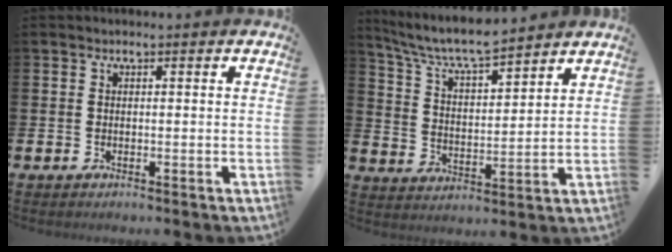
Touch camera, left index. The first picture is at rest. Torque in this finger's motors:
{"motor_torque": [0.89, -1.25, 0.19, 0.06]}